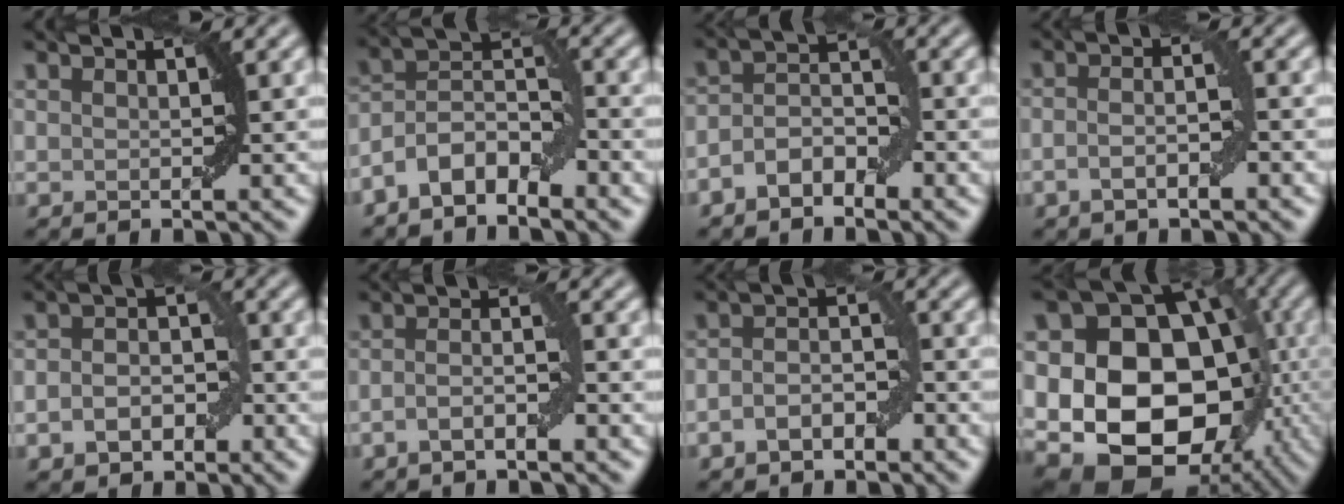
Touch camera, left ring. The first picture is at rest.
{"total": 5.2, "force": [-3.1, 2.5, 3.3], "torque": [-0.060, 0.010, -0.066]}
{"total": 3.4, "force": [-1.8, 1.9, 2.1], "torque": [-0.041, 0.010, -0.035]}
{"total": 2.6, "force": [-0.9, 0.7, 2.3], "torque": [-0.044, 0.002, -0.018]}
{"total": 3.9, "force": [-1.2, 2.7, 2.5], "torque": [-0.037, 0.000, -0.026]}
{"total": 2.4, "force": [-1.1, 0.5, 2.1], "torque": [-0.041, 0.006, -0.026]}
{"total": 3.4, "force": [-1.5, 1.9, 2.4], "torque": [-0.043, 0.004, -0.030]}
{"total": 18.1, "force": [-2.0, 14.3, 10.9], "torque": [-0.131, -0.012, -0.031]}